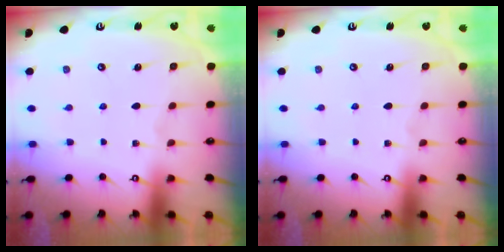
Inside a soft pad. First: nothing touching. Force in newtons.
{"total": 0.0}